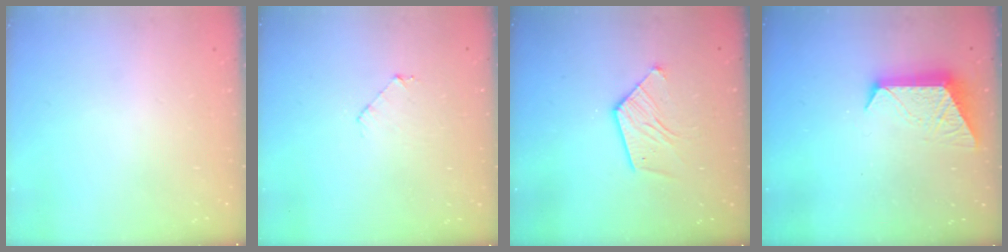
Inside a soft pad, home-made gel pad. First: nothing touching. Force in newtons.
{"total": 3.8, "press": 3.8, "slide": 0.3}
{"total": 10.2, "press": 10.2, "slide": 0.7}
{"total": 11.0, "press": 11.0, "slide": 0.8}